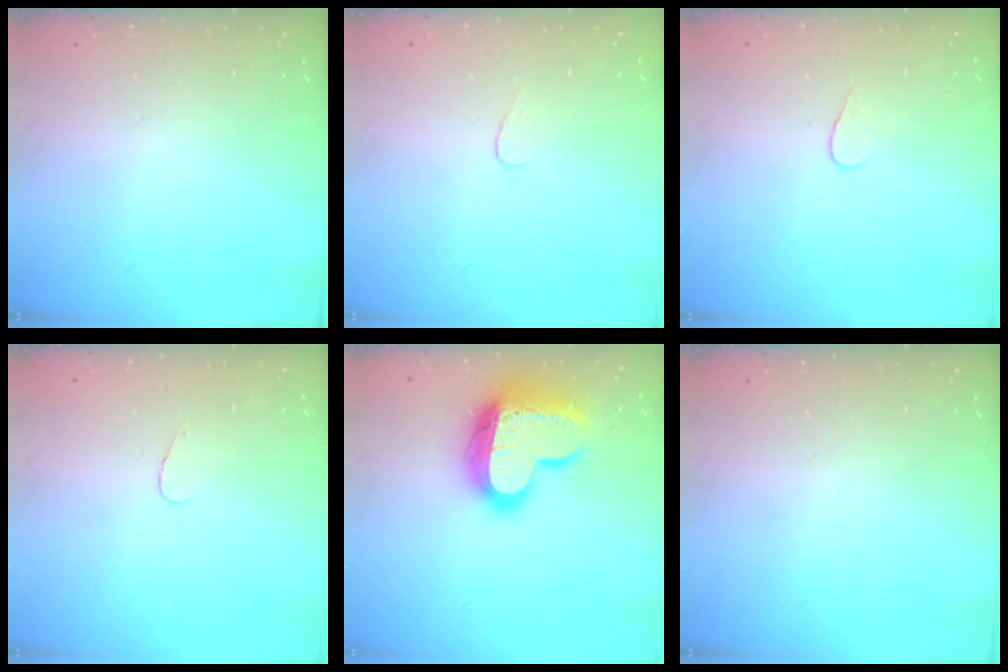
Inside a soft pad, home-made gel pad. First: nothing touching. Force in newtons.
{"total": 3.0, "press": 3.0, "slide": 0.2}
{"total": 4.1, "press": 4.1, "slide": 0.3}
{"total": 2.8, "press": 2.8, "slide": 0.3}
{"total": 19.1, "press": 19.0, "slide": 1.5}
{"total": 0.0}